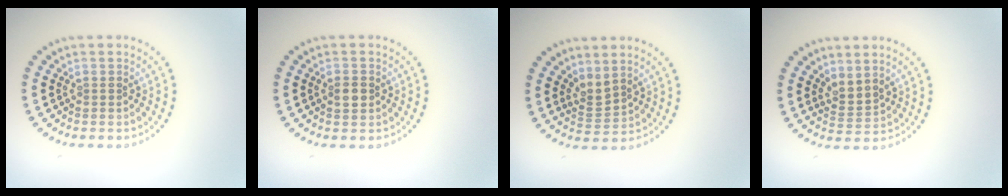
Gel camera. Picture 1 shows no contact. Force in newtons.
{"total": 1.5, "press": 1.5, "slide": 0.3}
{"total": 2.0, "press": 1.4, "slide": 1.4}
{"total": 2.0, "press": 1.3, "slide": 1.5}